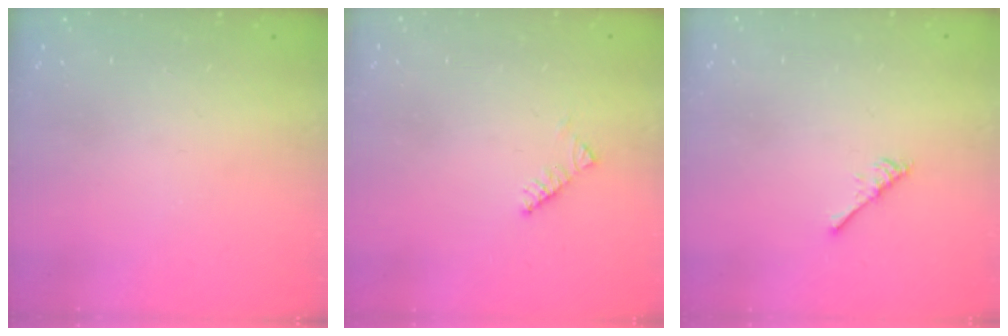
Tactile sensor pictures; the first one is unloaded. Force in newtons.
{"total": 2.9, "press": 2.9, "slide": 0.5}
{"total": 2.9, "press": 2.9, "slide": 0.5}